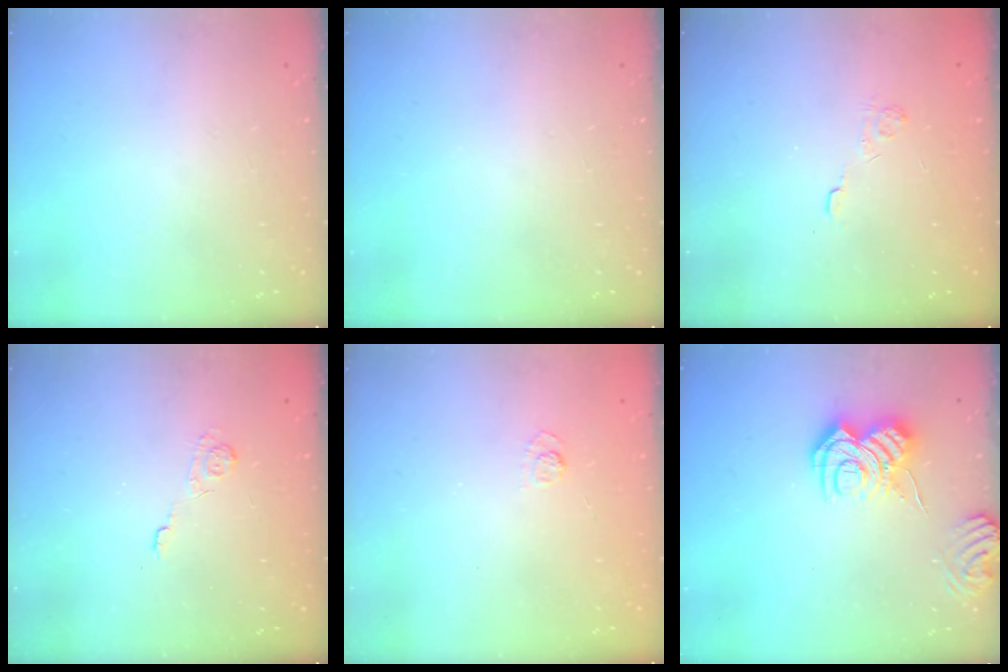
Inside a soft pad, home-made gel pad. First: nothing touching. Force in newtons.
{"total": 0.0}
{"total": 2.3, "press": 1.8, "slide": 1.4}
{"total": 2.2, "press": 1.8, "slide": 1.3}
{"total": 2.4, "press": 2.0, "slide": 1.3}
{"total": 9.5, "press": 9.5, "slide": 1.0}